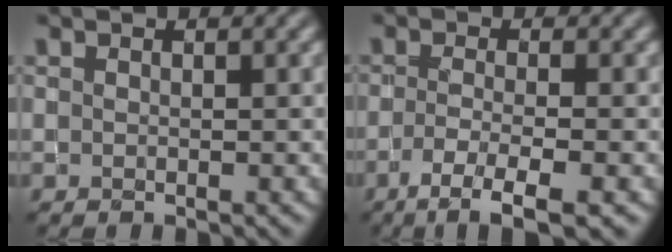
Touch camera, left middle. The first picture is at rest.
{"total": 4.3, "force": [-2.3, 0.9, 3.5], "torque": [-0.063, -0.001, -0.047]}